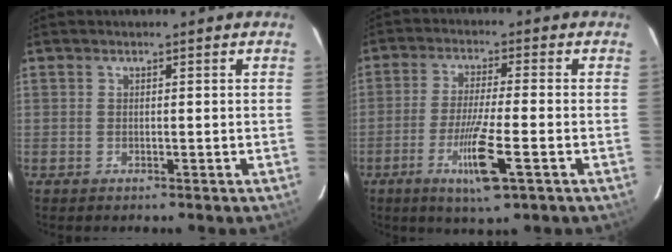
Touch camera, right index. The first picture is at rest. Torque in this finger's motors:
{"motor_torque": [0.32, -0.26, 0.40, 0.10]}